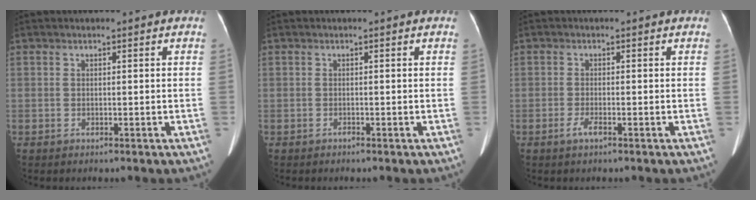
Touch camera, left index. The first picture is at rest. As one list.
[{"total": 0.0}, {"total": 1.5, "force": [-0.9, 0.2, 1.2], "torque": [-0.026, -0.002, -0.018]}]